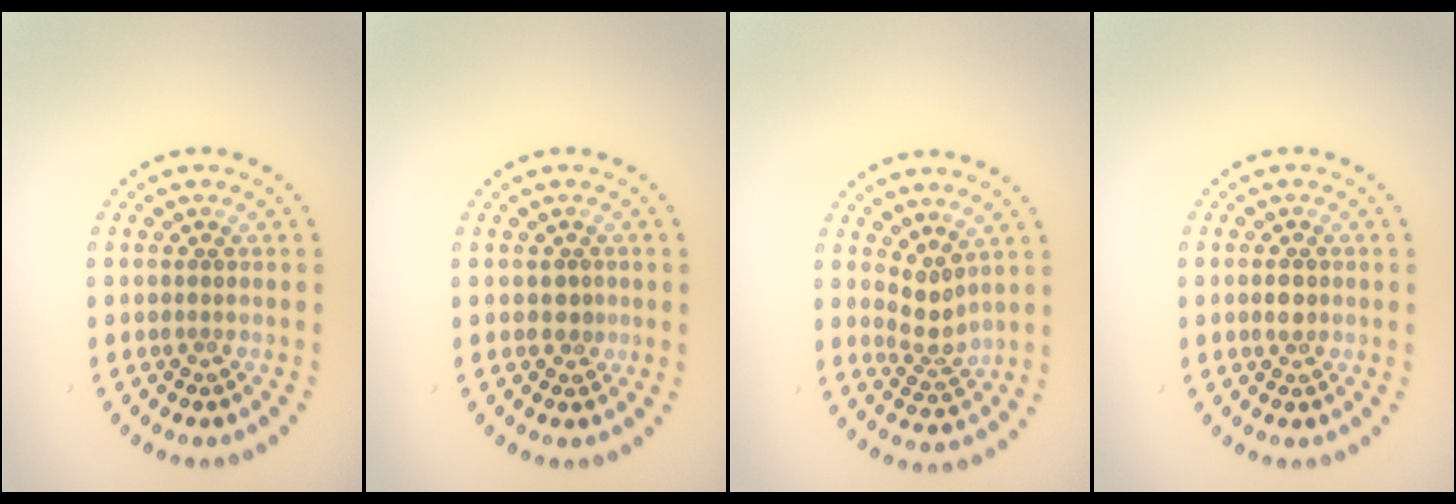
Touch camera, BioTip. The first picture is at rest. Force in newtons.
{"total": 1.1, "press": 0.9, "slide": 0.7}
{"total": 2.2, "press": 1.6, "slide": 1.6}
{"total": 1.6, "press": 1.6, "slide": 0.3}